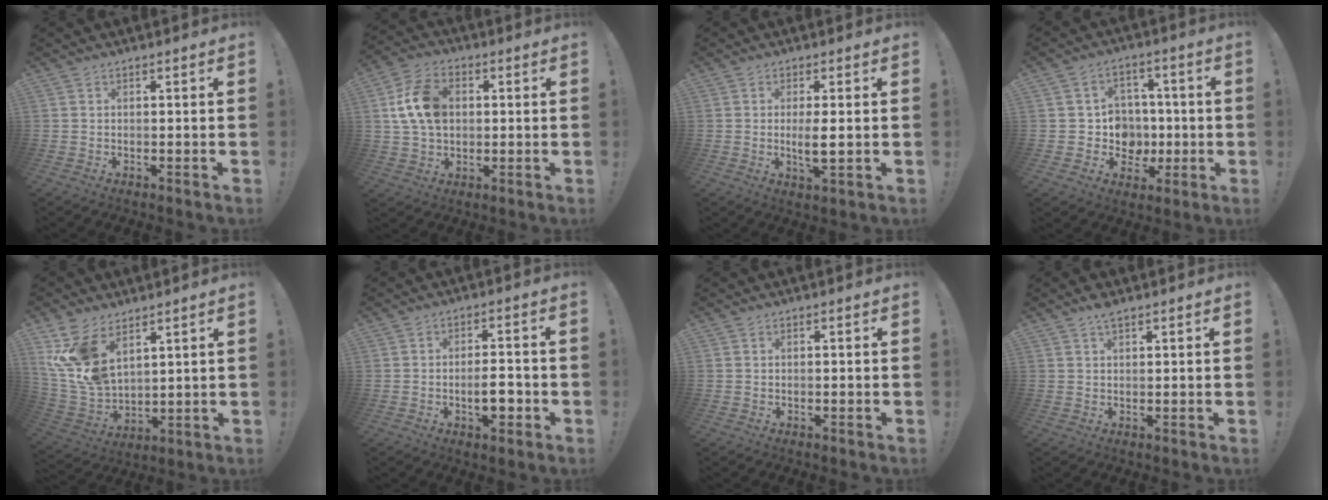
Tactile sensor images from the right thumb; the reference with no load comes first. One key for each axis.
{"total": 13.6, "fx": 2.3, "fy": 9.8, "fz": 9.2, "tx": -0.158, "ty": 0.007, "tz": 0.045}
{"total": 4.8, "fx": 0.0, "fy": 0.8, "fz": 4.7, "tx": -0.086, "ty": -0.017, "tz": -0.004}
{"total": 10.1, "fx": -1.0, "fy": 9.8, "fz": 2.4, "tx": -0.026, "ty": 0.005, "tz": -0.004}
{"total": 13.6, "fx": 7.4, "fy": 8.1, "fz": 8.0, "tx": -0.173, "ty": -0.052, "tz": 0.145}
{"total": 6.7, "fx": -2.2, "fy": 2.7, "fz": 5.7, "tx": -0.085, "ty": 0.004, "tz": -0.039}
{"total": 0.0}
{"total": 2.7, "fx": 2.0, "fy": 0.8, "fz": 1.6, "tx": -0.020, "ty": -0.010, "tz": 0.034}